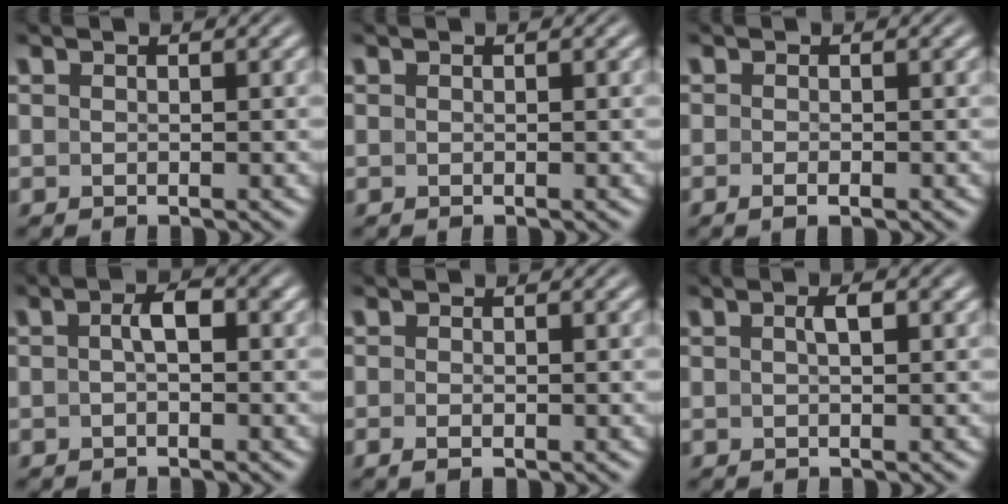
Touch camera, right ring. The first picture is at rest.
{"total": 0.0}
{"total": 1.1, "force": [-0.9, 0.1, 0.7], "torque": [-0.014, -0.001, -0.015]}
{"total": 1.8, "force": [-0.2, 0.5, 1.7], "torque": [-0.024, 0.005, -0.003]}
{"total": 1.2, "force": [-0.9, 0.4, 0.7], "torque": [-0.017, -0.004, -0.012]}
{"total": 1.0, "force": [-0.1, 0.0, 1.0], "torque": [-0.010, 0.005, -0.002]}